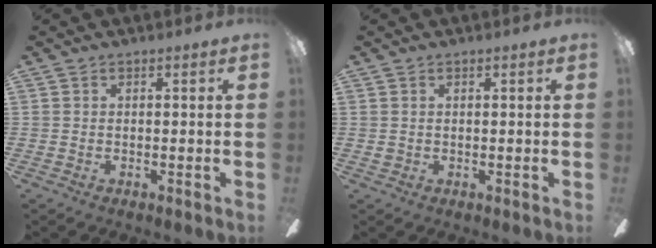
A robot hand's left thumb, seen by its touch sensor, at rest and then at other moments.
{"total": 0.7, "force": [0.2, 0.7, 0.2], "torque": [-0.004, 0.005, 0.003]}